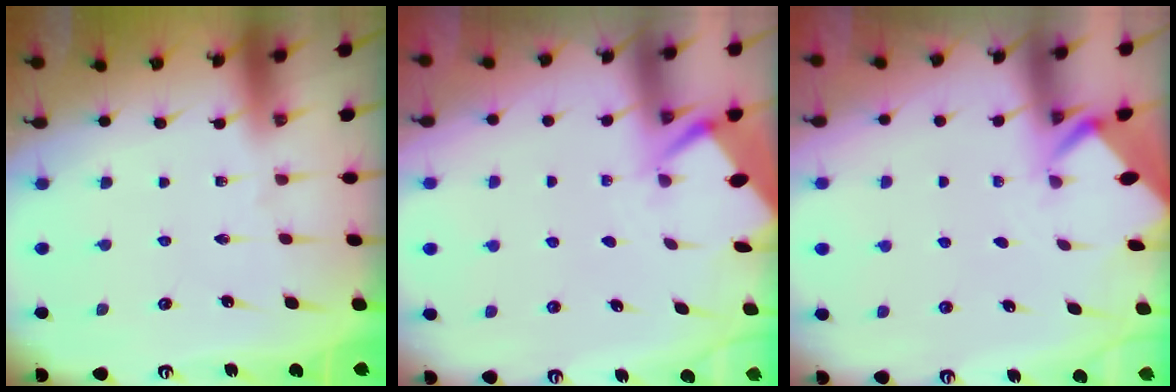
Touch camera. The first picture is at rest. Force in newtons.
{"total": 2.6, "press": 2.6, "slide": 0.3}
{"total": 2.0, "press": 2.0, "slide": 0.2}